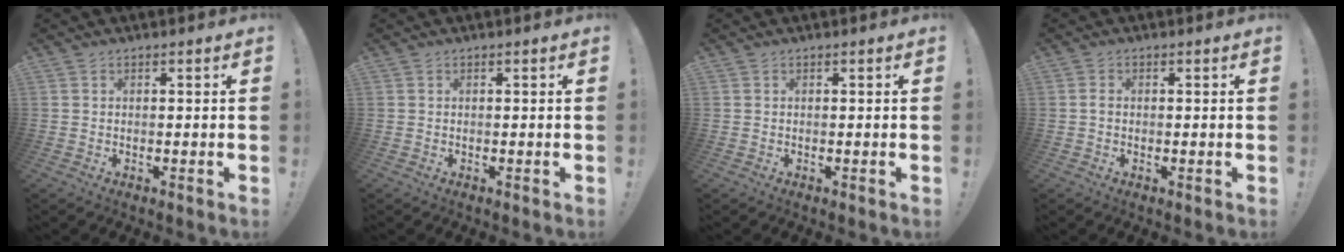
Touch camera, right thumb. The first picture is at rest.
{"total": 0.0}
{"total": 0.0}
{"total": 0.8, "force": [-0.1, 0.6, 0.6], "torque": [-0.020, 0.006, 0.000]}